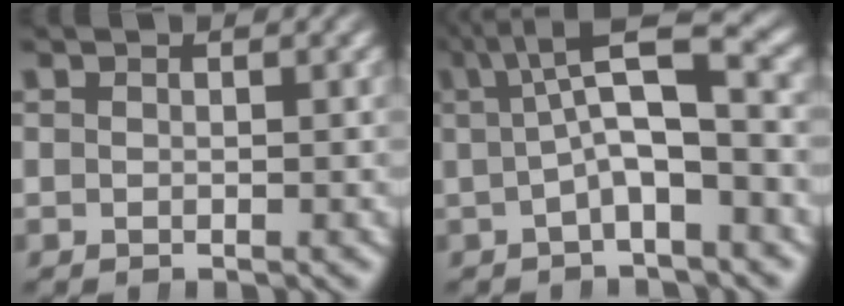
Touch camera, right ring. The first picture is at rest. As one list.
[{"total": 5.8, "force": [0.9, 1.9, 5.4], "torque": [-0.076, 0.011, 0.011]}]